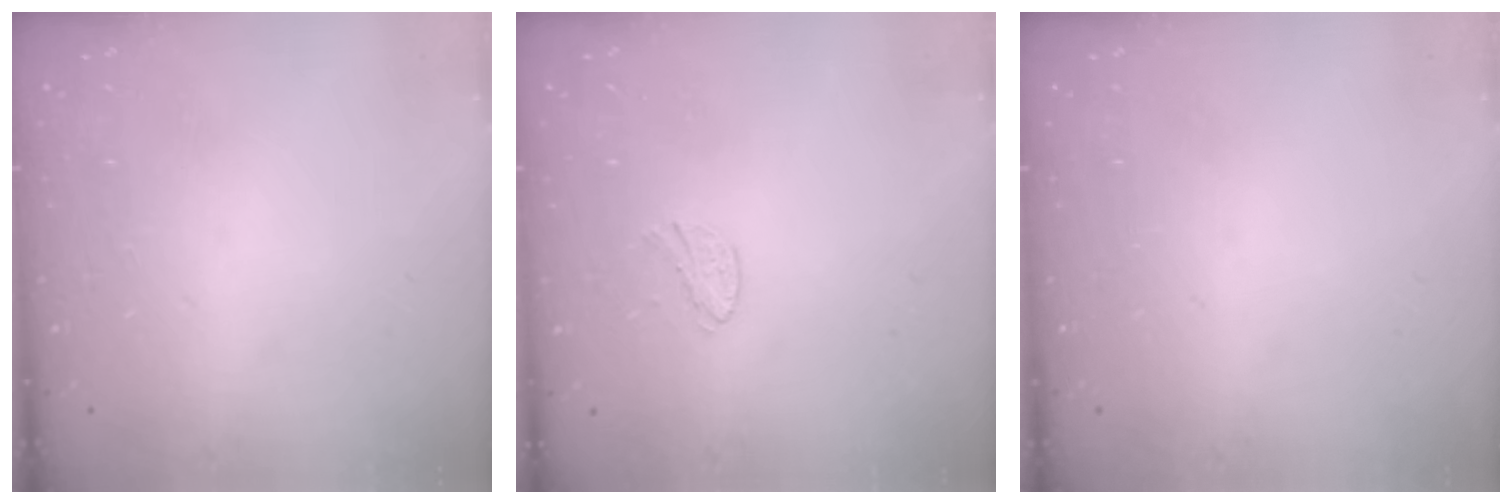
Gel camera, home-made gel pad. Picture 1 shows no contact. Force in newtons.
{"total": 5.4, "press": 5.4, "slide": 0.5}
{"total": 0.0}